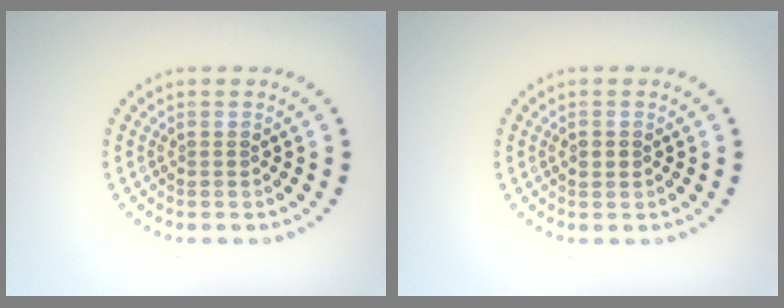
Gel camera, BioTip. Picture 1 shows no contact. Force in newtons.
{"total": 0.9, "press": 0.9, "slide": 0.1}